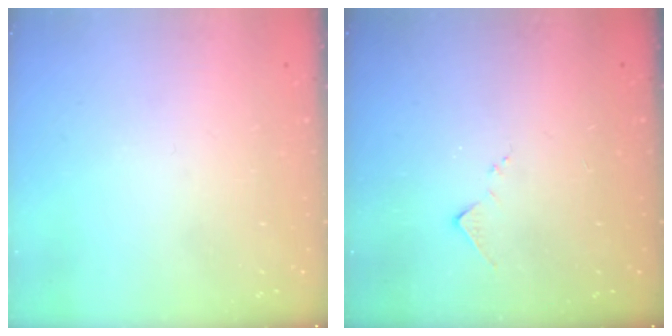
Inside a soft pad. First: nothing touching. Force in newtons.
{"total": 6.7, "press": 6.7, "slide": 0.8}